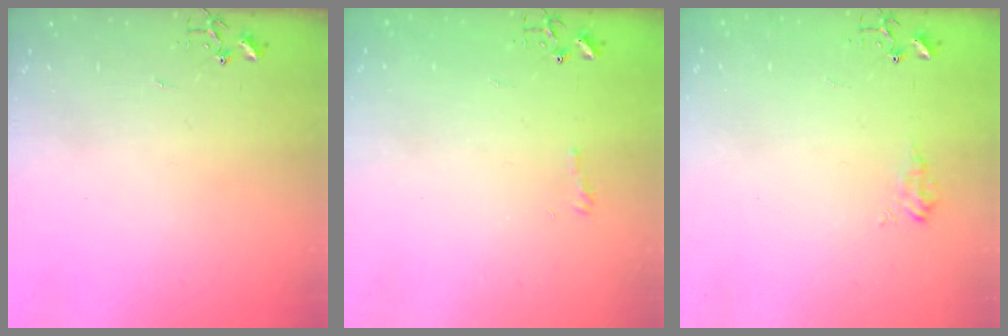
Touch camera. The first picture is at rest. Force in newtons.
{"total": 7.0, "press": 6.9, "slide": 0.5}
{"total": 8.2, "press": 8.2, "slide": 0.5}